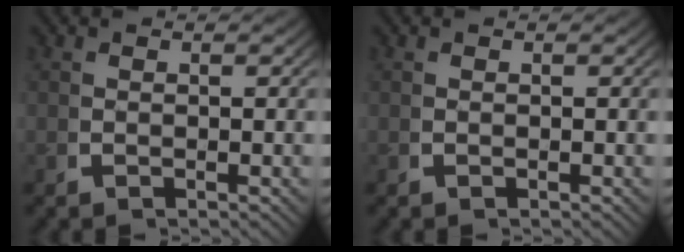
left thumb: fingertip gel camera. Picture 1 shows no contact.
{"total": 0.0}